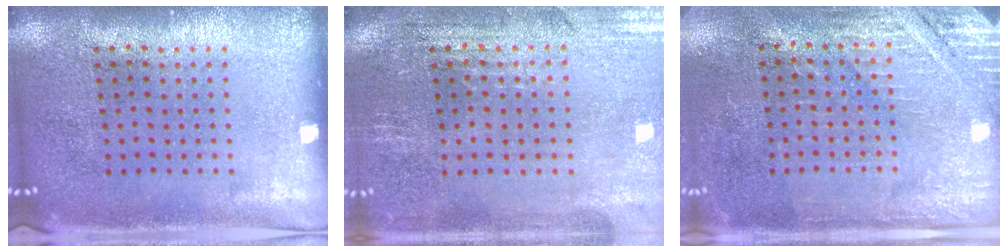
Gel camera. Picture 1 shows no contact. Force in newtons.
{"total": 0.8, "press": 0.7, "slide": 0.5}
{"total": 2.8, "press": 2.7, "slide": 0.8}